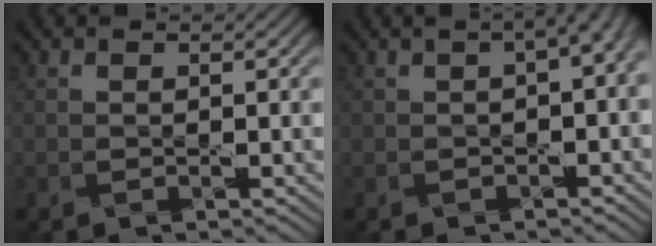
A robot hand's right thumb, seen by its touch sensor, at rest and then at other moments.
{"total": 4.4, "force": [0.9, 1.4, 4.1], "torque": [-0.052, 0.008, 0.014]}